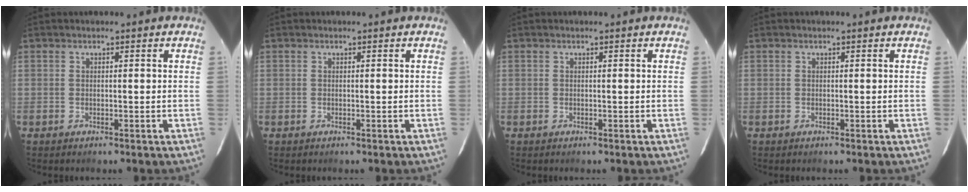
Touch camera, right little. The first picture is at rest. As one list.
[{"total": 0.0}, {"total": 0.0}, {"total": 0.0}]